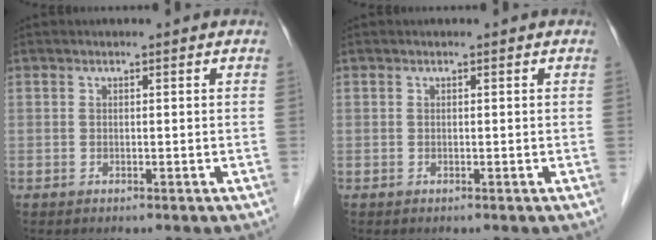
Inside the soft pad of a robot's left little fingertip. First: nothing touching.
{"total": 0.0}